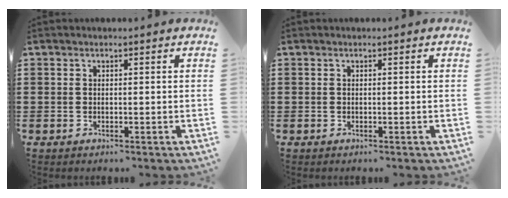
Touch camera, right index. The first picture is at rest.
{"total": 0.0}